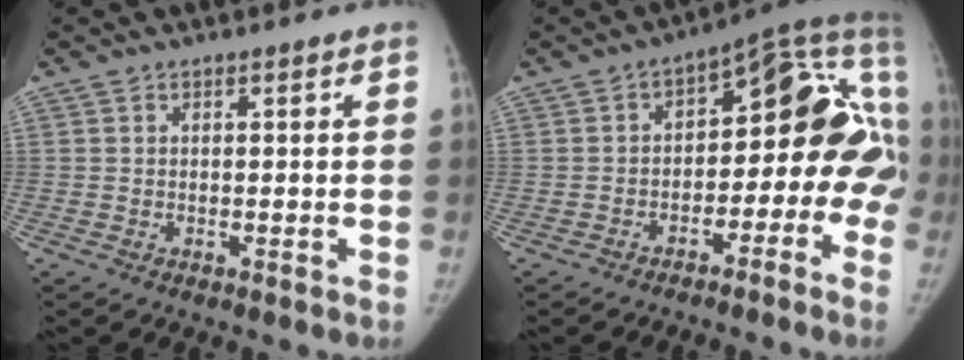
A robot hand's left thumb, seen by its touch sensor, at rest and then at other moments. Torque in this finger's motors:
{"motor_torque": [0.09, 0.09, 0.17, -0.19, 0.01]}